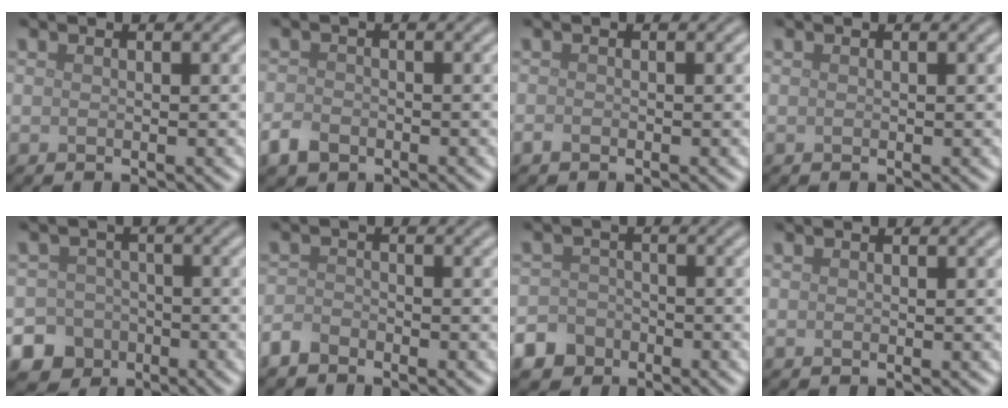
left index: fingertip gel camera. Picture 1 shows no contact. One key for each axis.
{"total": 2.0, "fx": -1.3, "fy": 1.4, "fz": 0.8, "tx": -0.015, "ty": -0.001, "tz": -0.030}
{"total": 0.5, "fx": -0.4, "fy": 0.3, "fz": 0.2, "tx": -0.003, "ty": -0.002, "tz": -0.008}
{"total": 0.0}
{"total": 8.9, "fx": -5.2, "fy": 7.1, "fz": 1.1, "tx": -0.008, "ty": -0.036, "tz": -0.105}
{"total": 1.8, "fx": -1.6, "fy": 0.8, "fz": 0.4, "tx": -0.009, "ty": 0.002, "tz": -0.039}
{"total": 4.9, "fx": -3.3, "fy": 3.5, "fz": 0.7, "tx": 0.009, "ty": -0.009, "tz": -0.061}
{"total": 0.0}